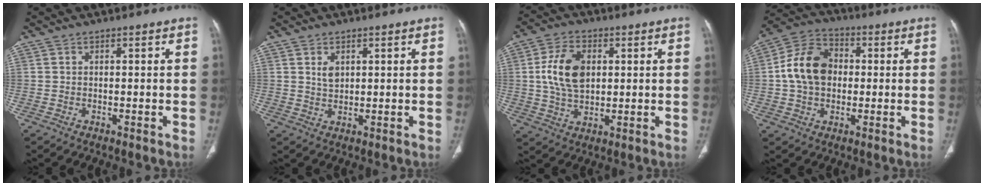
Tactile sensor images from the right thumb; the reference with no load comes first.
{"total": 2.7, "force": [1.1, 1.7, 1.8], "torque": [-0.026, -0.007, 0.024]}
{"total": 10.8, "force": [1.8, 6.9, 8.2], "torque": [-0.145, -0.002, 0.036]}
{"total": 12.5, "force": [0.5, 9.3, 8.3], "torque": [-0.135, 0.026, 0.002]}